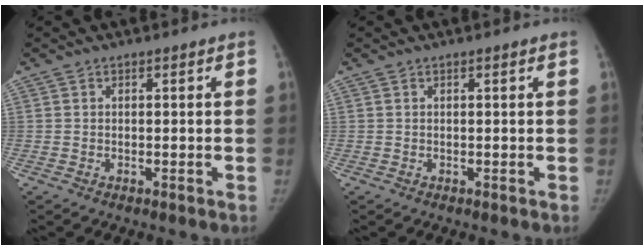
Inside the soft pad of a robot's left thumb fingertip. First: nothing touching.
{"total": 0.0}